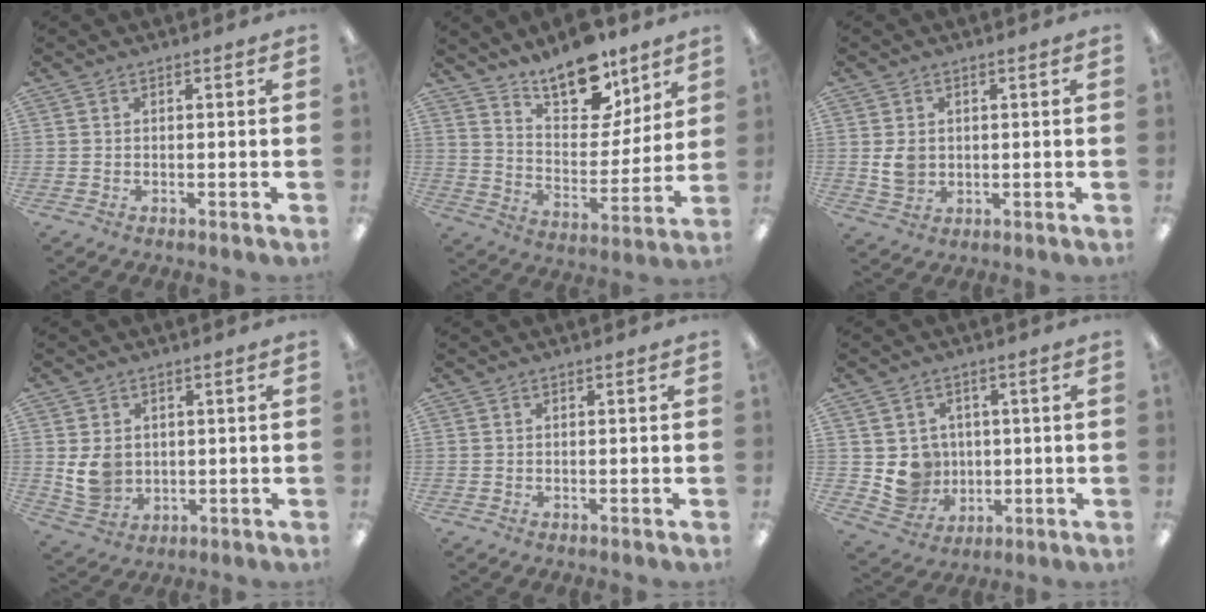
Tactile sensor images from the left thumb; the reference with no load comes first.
{"total": 14.8, "force": [11.7, 6.6, 6.2], "torque": [-0.094, -0.082, 0.209]}
{"total": 4.5, "force": [0.6, 3.8, 2.3], "torque": [-0.028, 0.001, 0.011]}
{"total": 6.5, "force": [1.0, 5.7, 3.0], "torque": [-0.063, 0.004, 0.022]}
{"total": 0.0}
{"total": 7.9, "force": [0.8, 7.8, 1.2], "torque": [-0.031, -0.003, 0.029]}